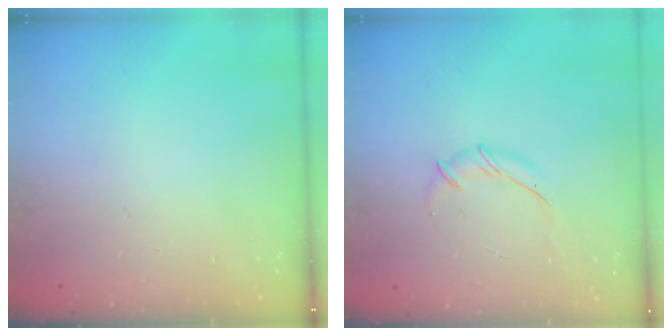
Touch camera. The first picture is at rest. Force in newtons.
{"total": 6.1, "press": 6.0, "slide": 1.1}